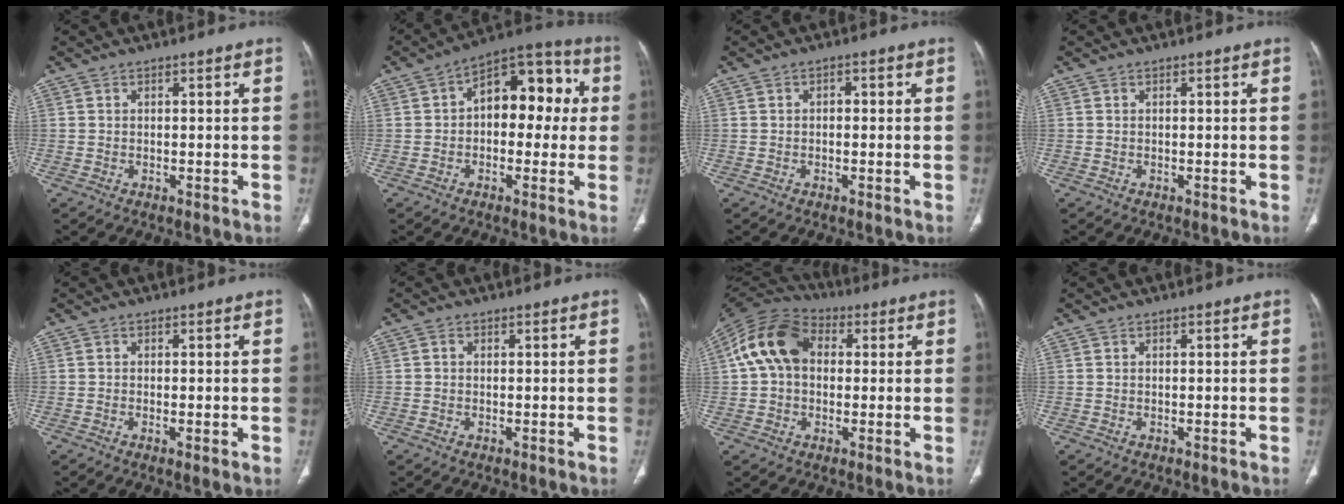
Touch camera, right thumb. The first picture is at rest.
{"total": 14.4, "force": [1.6, 8.7, 11.3], "torque": [-0.108, 0.044, 0.010]}
{"total": 1.2, "force": [0.0, 0.8, 0.9], "torque": [-0.008, 0.007, -0.003]}
{"total": 0.0}
{"total": 1.2, "force": [-0.3, 0.2, 1.1], "torque": [-0.029, -0.006, -0.007]}
{"total": 0.7, "force": [0.0, 0.6, 0.3], "torque": [-0.003, 0.002, -0.001]}
{"total": 13.8, "force": [2.1, 10.0, 9.2], "torque": [-0.163, 0.032, 0.026]}
{"total": 0.0}